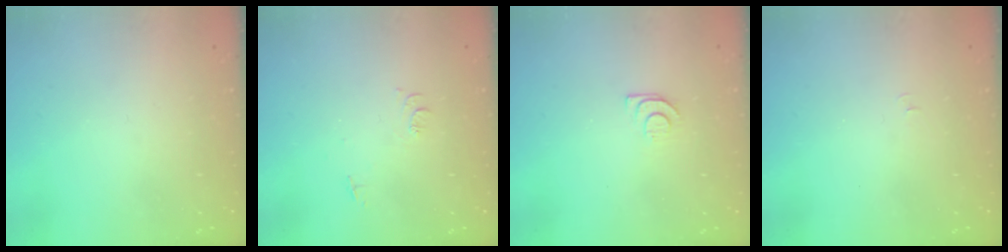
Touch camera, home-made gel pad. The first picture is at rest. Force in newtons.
{"total": 6.4, "press": 6.4, "slide": 0.6}
{"total": 4.9, "press": 4.9, "slide": 0.6}
{"total": 3.8, "press": 3.7, "slide": 0.4}